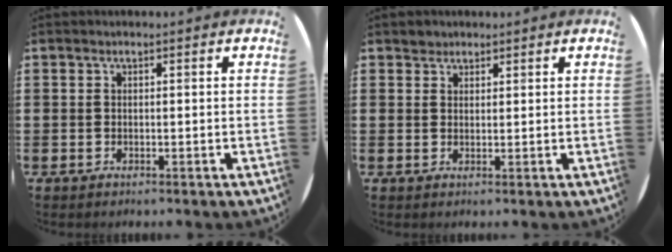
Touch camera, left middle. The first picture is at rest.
{"total": 1.5, "force": [1.4, 0.7, -0.1], "torque": [0.000, 0.002, 0.028]}